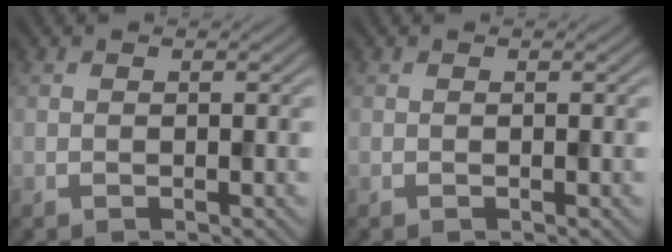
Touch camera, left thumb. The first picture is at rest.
{"total": 0.0}